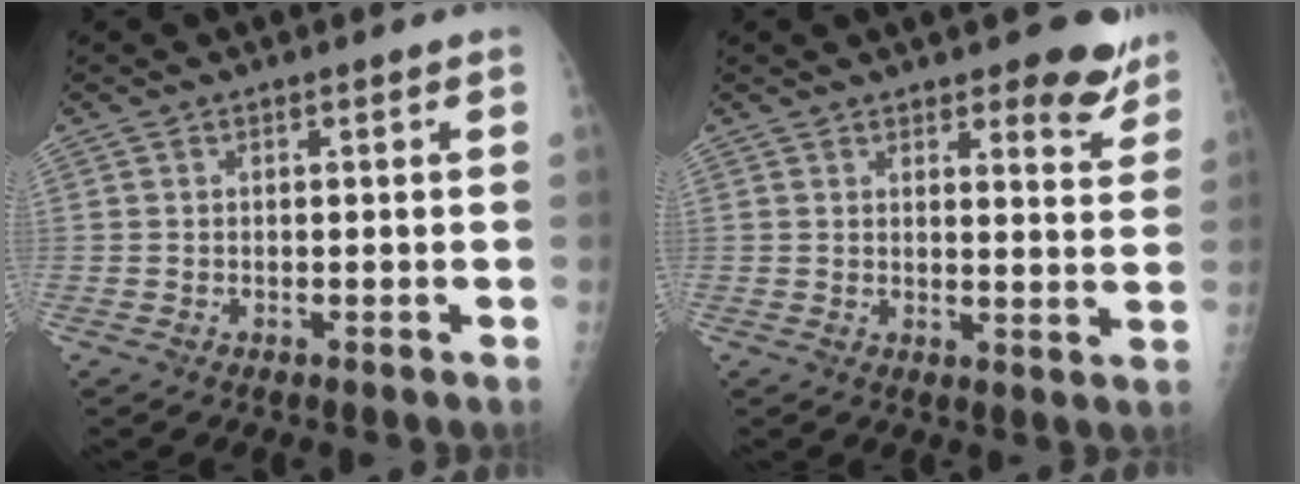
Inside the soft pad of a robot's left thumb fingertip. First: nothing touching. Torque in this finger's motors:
{"motor_torque": [-0.10, 0.04, 0.00, -0.27, 0.04]}